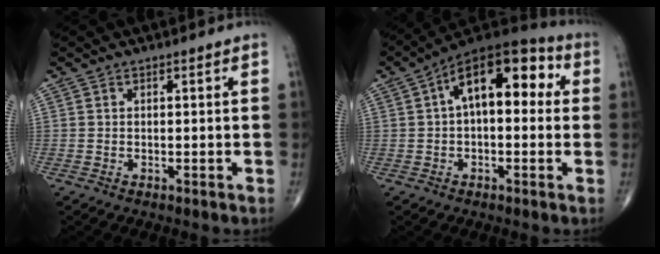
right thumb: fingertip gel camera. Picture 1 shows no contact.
{"total": 15.1, "force": [2.3, 8.1, 12.5], "torque": [-0.153, 0.044, 0.022]}